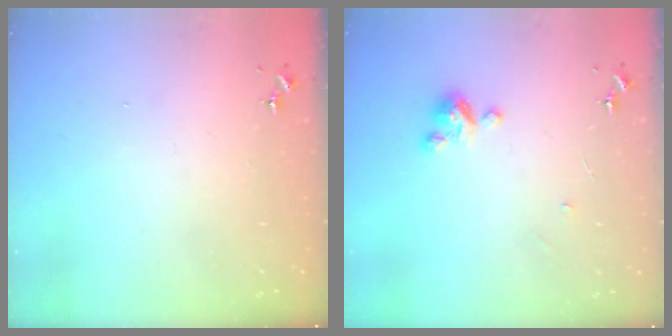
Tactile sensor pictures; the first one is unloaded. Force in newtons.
{"total": 5.0, "press": 5.0, "slide": 0.3}